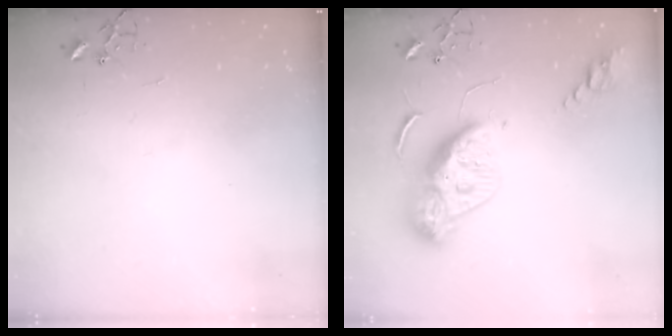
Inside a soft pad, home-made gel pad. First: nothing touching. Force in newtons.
{"total": 12.9, "press": 12.9, "slide": 1.2}